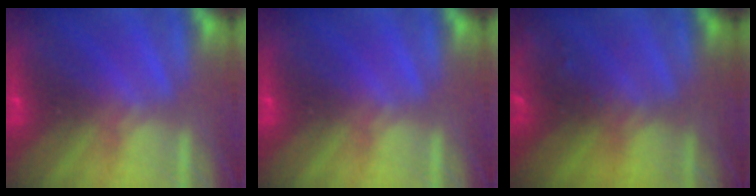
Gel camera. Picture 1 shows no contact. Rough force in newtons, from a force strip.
{"total": 0.0}
{"total": 6.7}